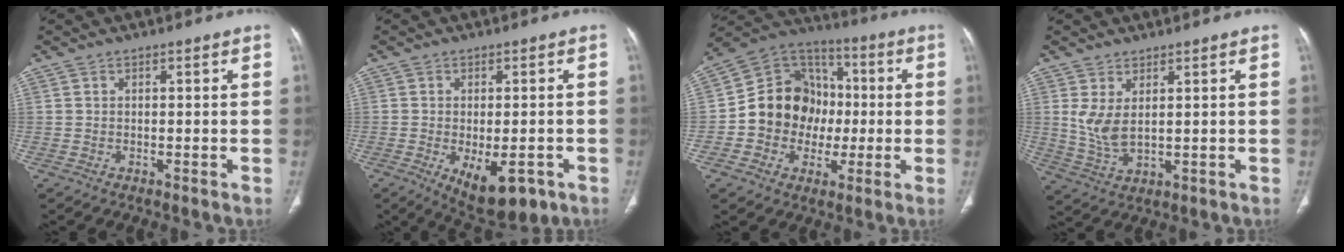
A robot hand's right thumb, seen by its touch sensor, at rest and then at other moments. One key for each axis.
{"total": 10.5, "fx": -4.4, "fy": 5.0, "fz": 8.2, "tx": -0.109, "ty": -0.002, "tz": -0.049}
{"total": 16.4, "fx": -1.3, "fy": 14.2, "fz": 8.1, "tx": -0.084, "ty": 0.034, "tz": -0.026}
{"total": 5.6, "fx": 1.7, "fy": 2.3, "fz": 4.8, "tx": -0.105, "ty": -0.016, "tz": 0.047}